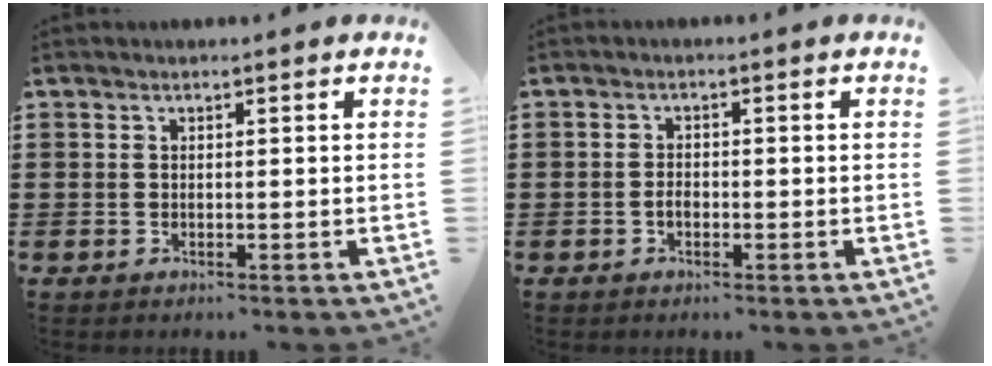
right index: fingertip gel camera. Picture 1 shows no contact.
{"total": 1.5, "force": [-0.6, 0.7, 1.2], "torque": [-0.024, 0.000, -0.010]}